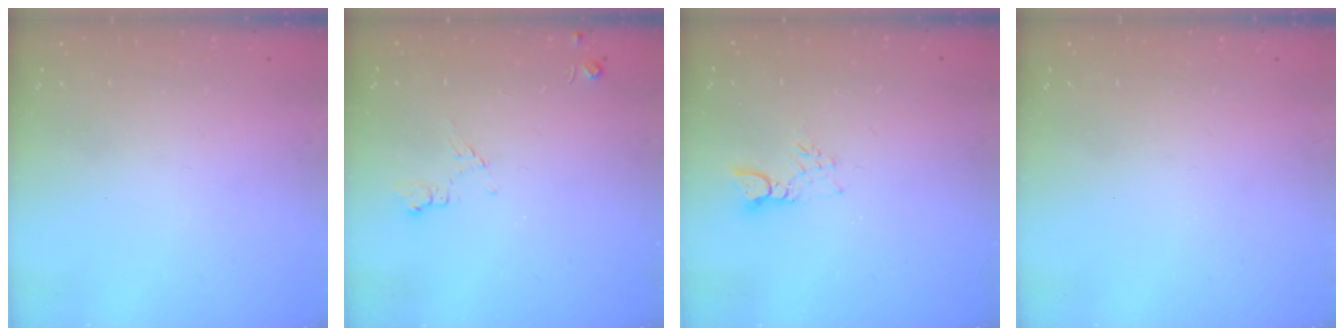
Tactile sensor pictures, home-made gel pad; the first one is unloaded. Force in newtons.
{"total": 6.3, "press": 6.2, "slide": 0.8}
{"total": 3.1, "press": 3.1, "slide": 0.2}
{"total": 0.0}